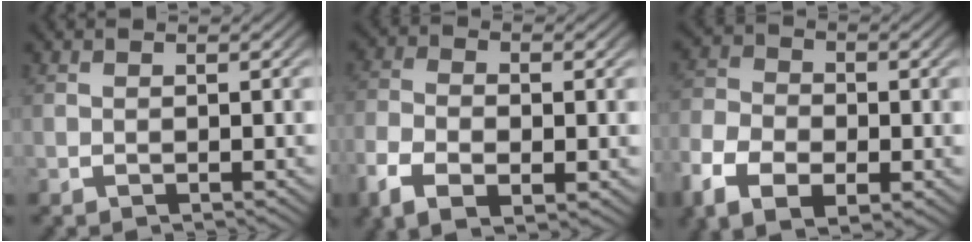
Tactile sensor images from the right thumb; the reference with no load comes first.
{"total": 4.6, "force": [-1.5, 2.6, 3.5], "torque": [-0.081, -0.011, -0.021]}
{"total": 6.4, "force": [-1.8, 4.6, 4.1], "torque": [-0.092, -0.018, -0.025]}